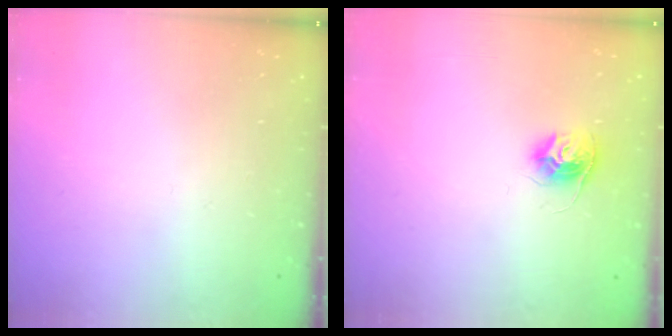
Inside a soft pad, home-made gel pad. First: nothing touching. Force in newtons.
{"total": 10.0, "press": 10.0, "slide": 0.6}